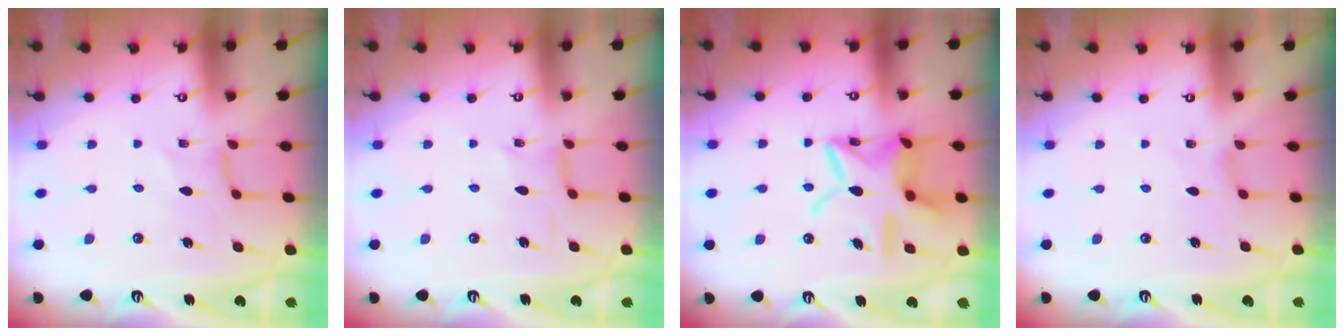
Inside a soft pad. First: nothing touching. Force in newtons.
{"total": 1.2, "press": 1.1, "slide": 0.4}
{"total": 17.0, "press": 17.0, "slide": 1.6}
{"total": 0.5, "press": 0.5, "slide": 0.2}